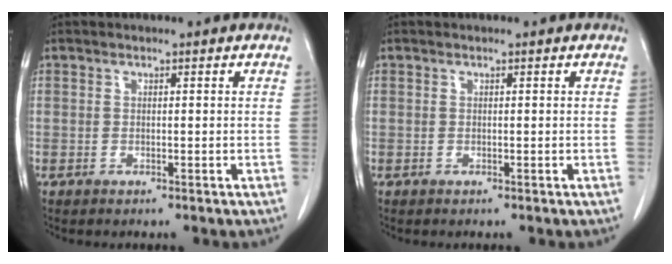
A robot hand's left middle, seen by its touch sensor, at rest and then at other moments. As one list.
[{"total": 0.0}]